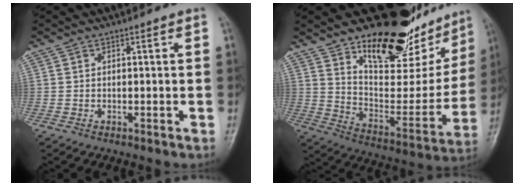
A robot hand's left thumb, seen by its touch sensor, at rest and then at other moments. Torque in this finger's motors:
{"motor_torque": [2.02, 1.38, 1.41, -1.36, 0.08]}